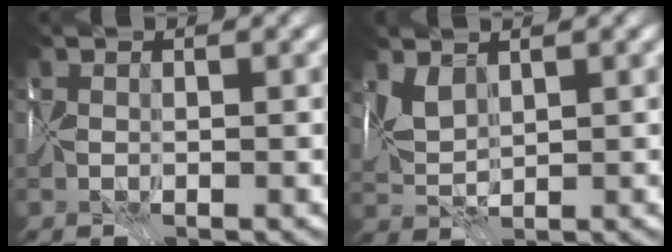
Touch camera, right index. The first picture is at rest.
{"total": 2.3, "force": [1.5, 1.1, 1.3], "torque": [-0.036, 0.004, 0.031]}